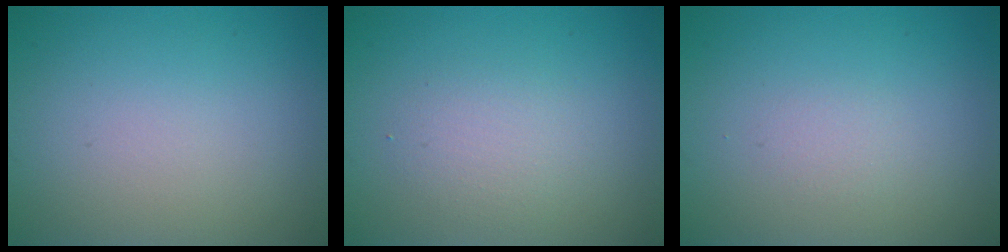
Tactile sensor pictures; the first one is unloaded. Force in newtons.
{"total": 2.0, "press": 2.0, "slide": 0.1}
{"total": 0.7, "press": 0.7, "slide": 0.1}